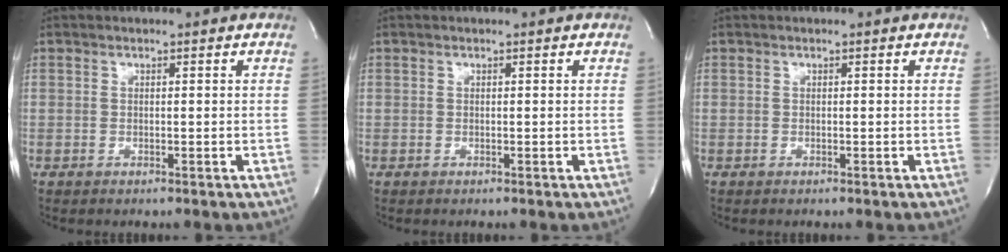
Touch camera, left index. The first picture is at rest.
{"total": 0.0}
{"total": 0.0}